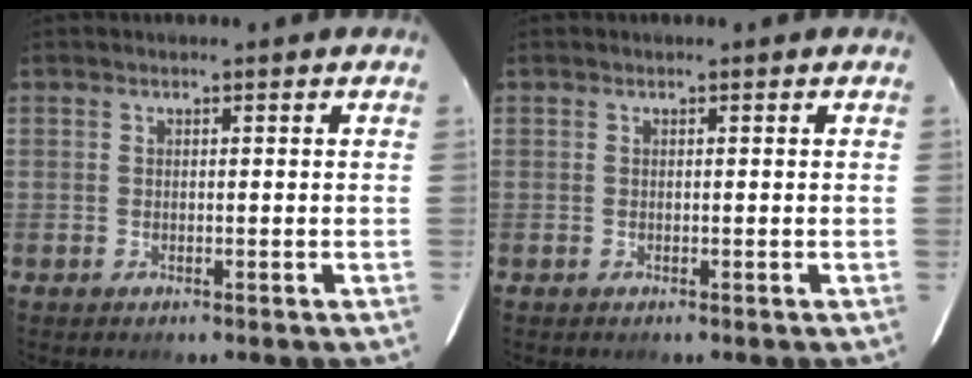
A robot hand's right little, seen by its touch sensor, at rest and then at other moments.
{"total": 0.0}